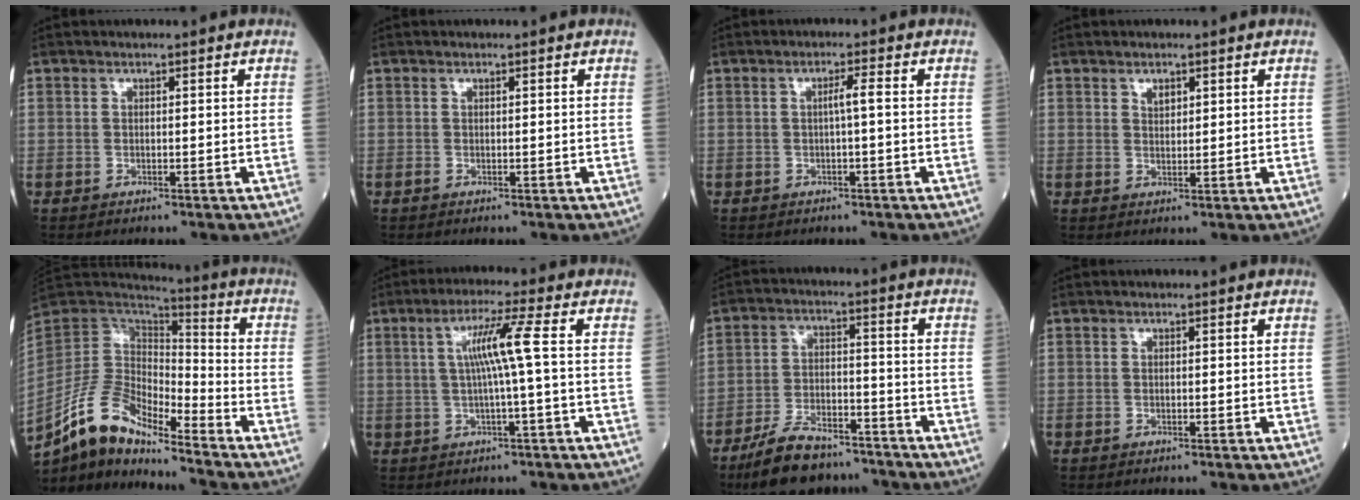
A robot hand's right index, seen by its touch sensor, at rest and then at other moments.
{"total": 0.0}
{"total": 1.8, "force": [-0.1, -0.2, 1.8], "torque": [-0.030, 0.003, -0.001]}
{"total": 1.7, "force": [1.0, 0.8, 1.0], "torque": [-0.019, 0.000, 0.022]}
{"total": 12.7, "force": [-11.0, 3.4, 5.3], "torque": [-0.113, 0.027, -0.208]}
{"total": 6.3, "force": [0.6, -1.2, 6.2], "torque": [-0.117, 0.009, 0.016]}
{"total": 11.9, "force": [-9.7, 4.2, 5.5], "torque": [-0.102, 0.001, -0.166]}
{"total": 0.0}